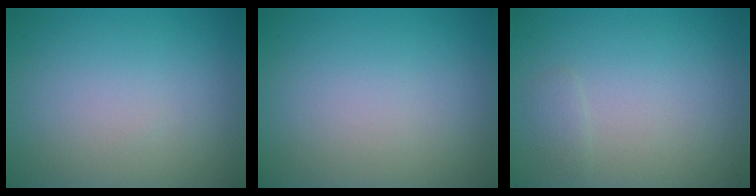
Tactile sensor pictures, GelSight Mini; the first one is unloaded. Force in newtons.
{"total": 0.0}
{"total": 0.8, "press": 0.8, "slide": 0.1}